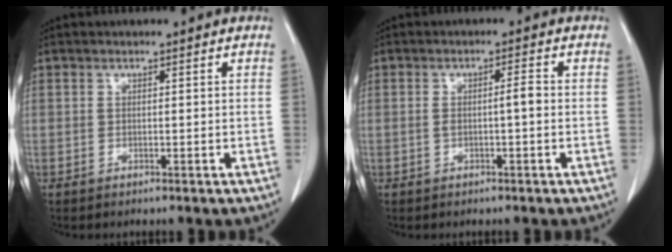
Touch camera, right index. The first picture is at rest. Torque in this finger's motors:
{"motor_torque": [0.19, -0.01, 0.10, 0.03]}